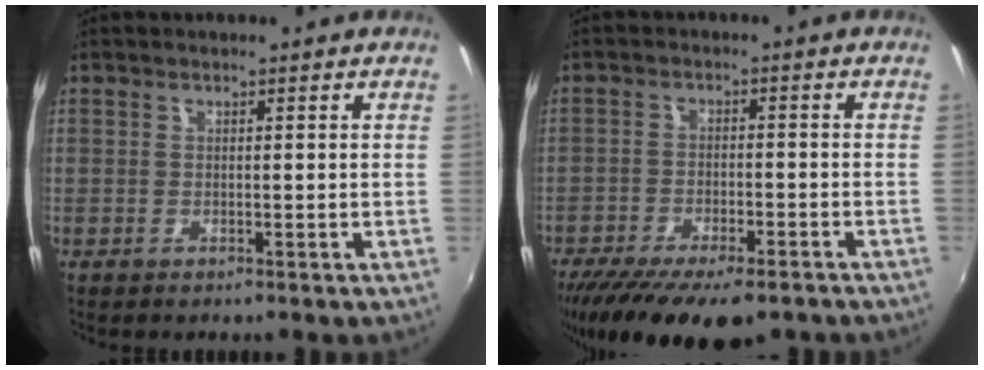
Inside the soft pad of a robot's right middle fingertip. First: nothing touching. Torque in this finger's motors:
{"motor_torque": [1.15, -0.98, 0.31, 0.17]}